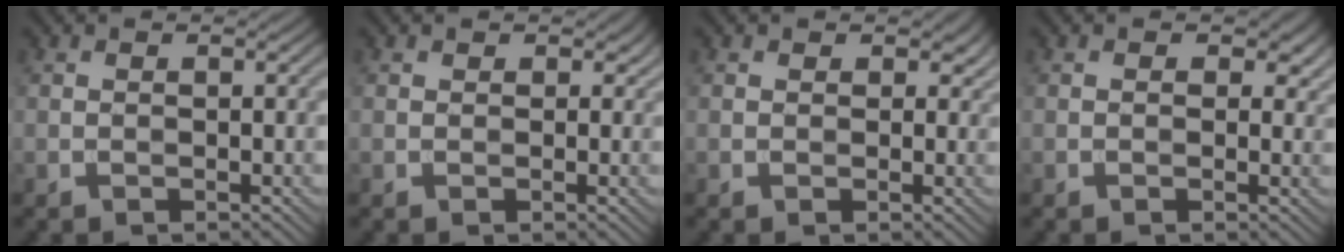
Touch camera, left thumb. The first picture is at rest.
{"total": 1.0, "force": [0.5, 0.9, 0.3], "torque": [-0.006, -0.002, 0.008]}
{"total": 1.7, "force": [0.8, 1.4, 0.6], "torque": [-0.015, -0.004, 0.011]}
{"total": 1.9, "force": [0.6, 1.4, 1.2], "torque": [-0.021, -0.007, 0.006]}